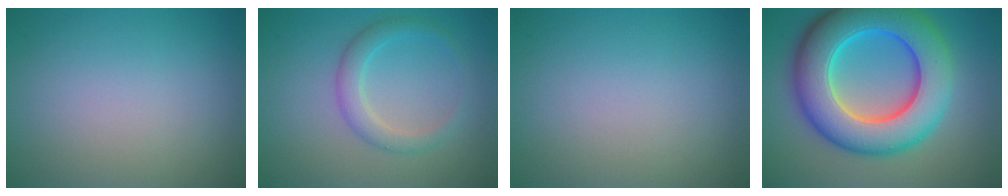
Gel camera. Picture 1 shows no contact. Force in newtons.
{"total": 2.6, "press": 2.6, "slide": 0.1}
{"total": 0.0}
{"total": 12.0, "press": 12.0, "slide": 0.2}